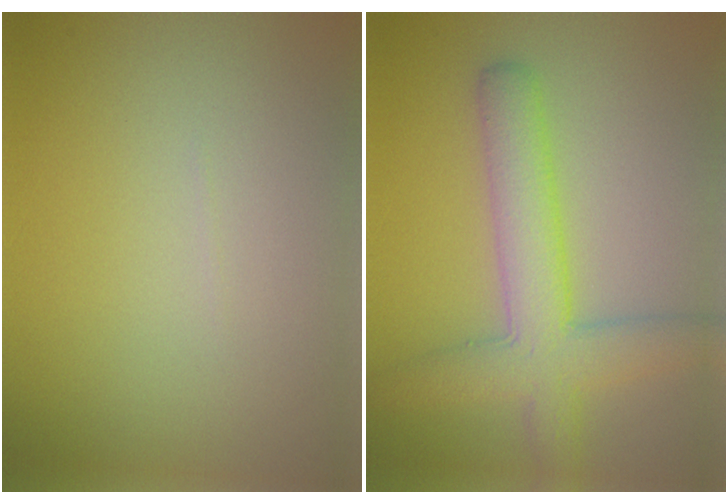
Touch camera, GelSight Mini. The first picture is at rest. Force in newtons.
{"total": 6.1, "press": 6.1, "slide": 0.2}